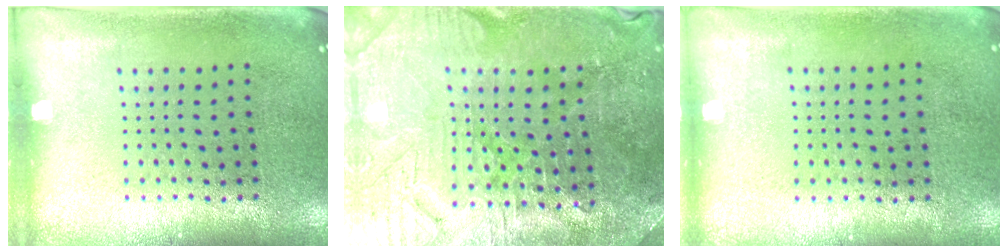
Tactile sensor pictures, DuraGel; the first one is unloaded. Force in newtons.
{"total": 3.6, "press": 3.6, "slide": 0.5}
{"total": 0.0}